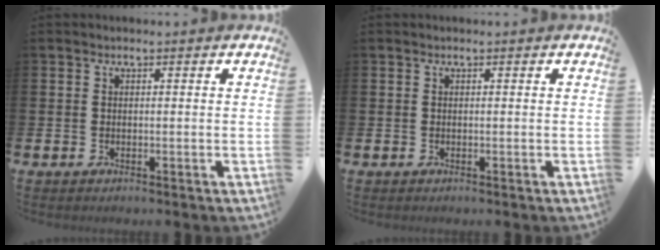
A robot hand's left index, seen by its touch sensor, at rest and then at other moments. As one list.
[{"total": 0.0}]